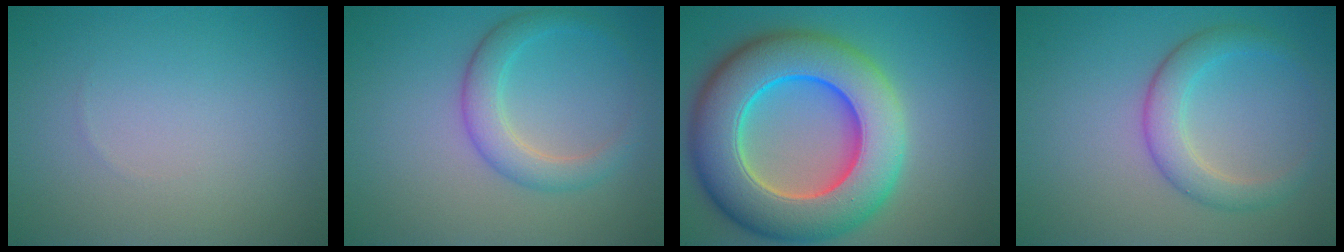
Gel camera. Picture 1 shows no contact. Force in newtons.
{"total": 3.3, "press": 3.3, "slide": 0.1}
{"total": 13.2, "press": 13.1, "slide": 2.1}
{"total": 3.5, "press": 3.5, "slide": 0.1}